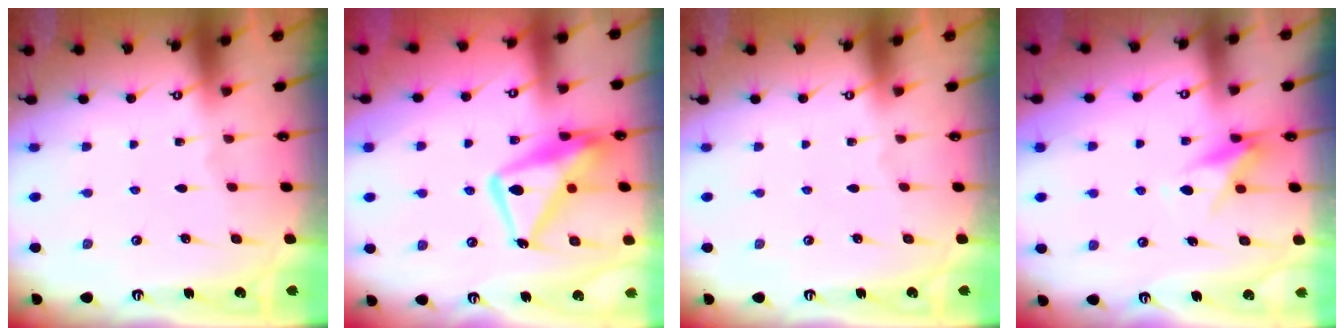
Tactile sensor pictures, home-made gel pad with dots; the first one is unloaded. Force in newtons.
{"total": 17.0, "press": 16.9, "slide": 1.5}
{"total": 0.0}
{"total": 6.8, "press": 6.7, "slide": 0.7}